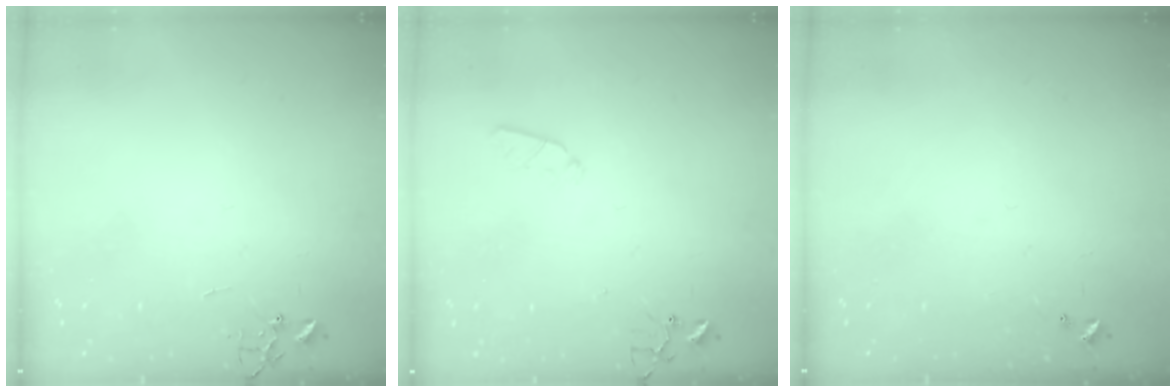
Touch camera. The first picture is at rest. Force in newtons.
{"total": 3.6, "press": 3.5, "slide": 0.6}
{"total": 0.0}